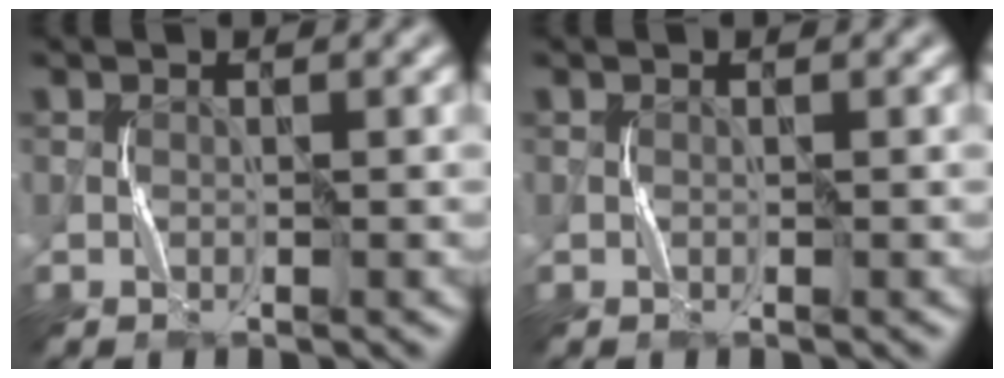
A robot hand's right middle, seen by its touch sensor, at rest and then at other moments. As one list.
[{"total": 0.0}]